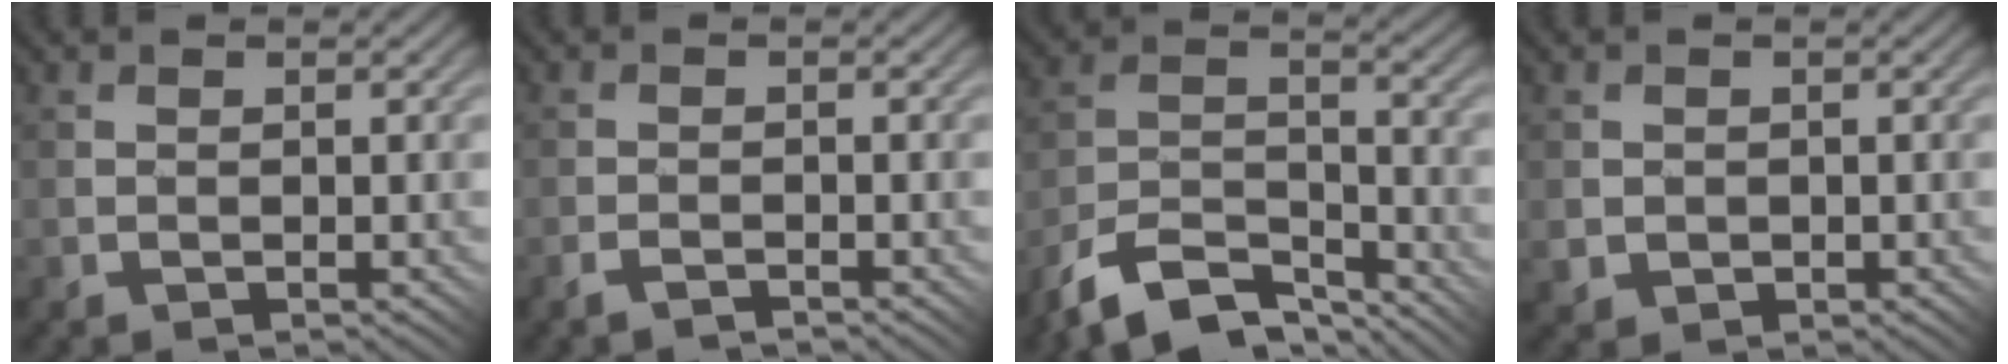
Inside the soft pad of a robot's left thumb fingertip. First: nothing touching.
{"total": 1.2, "force": [-1.1, 0.1, 0.6], "torque": [-0.012, 0.004, -0.022]}
{"total": 10.1, "force": [-8.3, 3.1, 4.8], "torque": [-0.082, 0.004, -0.161]}
{"total": 1.7, "force": [0.2, 1.7, 0.3], "torque": [-0.003, -0.005, 0.005]}